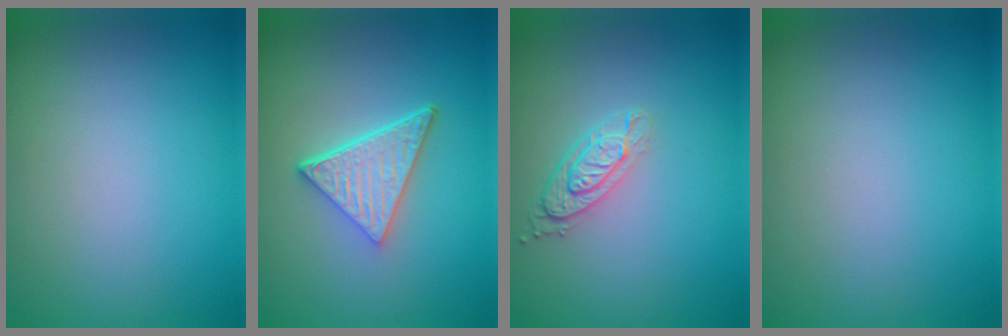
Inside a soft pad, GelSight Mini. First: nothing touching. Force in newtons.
{"total": 4.9, "press": 3.5, "slide": 3.5}
{"total": 2.8, "press": 2.2, "slide": 1.7}
{"total": 0.0}